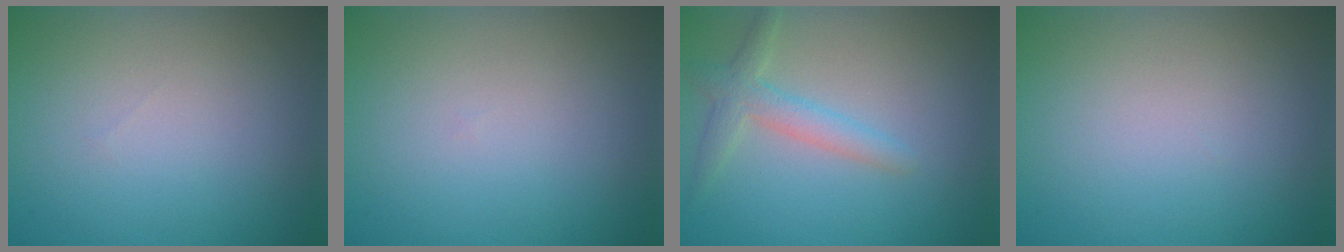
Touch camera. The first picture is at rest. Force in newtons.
{"total": 0.0}
{"total": 2.7, "press": 2.7, "slide": 0.3}
{"total": 0.0}